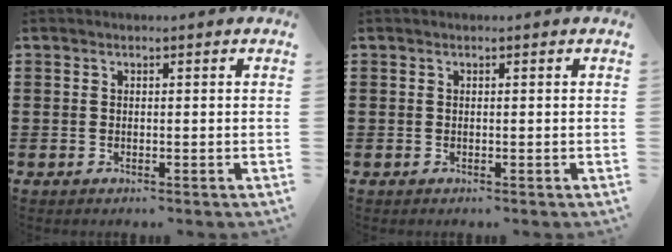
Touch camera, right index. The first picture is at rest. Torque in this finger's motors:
{"motor_torque": [-0.09, 0.09, 0.00, 0.00]}